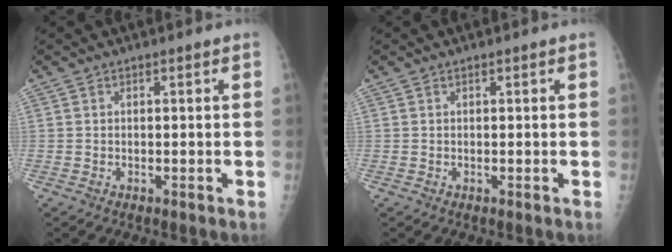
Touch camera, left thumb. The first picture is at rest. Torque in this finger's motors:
{"motor_torque": [0.00, 0.01, -0.02, -0.03, 0.00]}